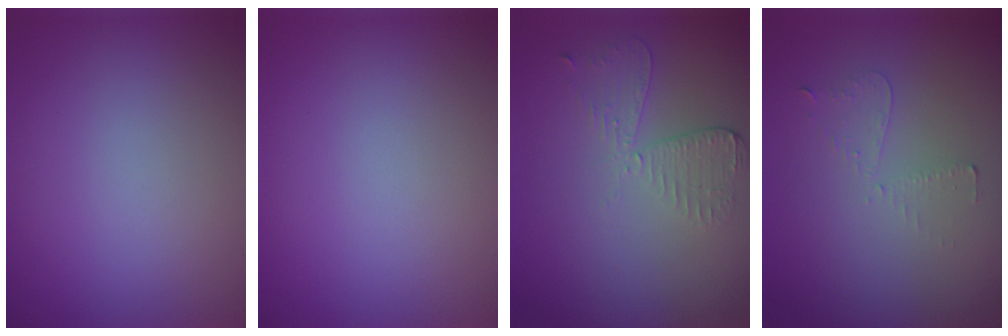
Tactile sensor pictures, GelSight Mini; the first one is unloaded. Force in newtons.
{"total": 0.0}
{"total": 2.7, "press": 2.4, "slide": 1.2}
{"total": 0.9, "press": 0.8, "slide": 0.4}